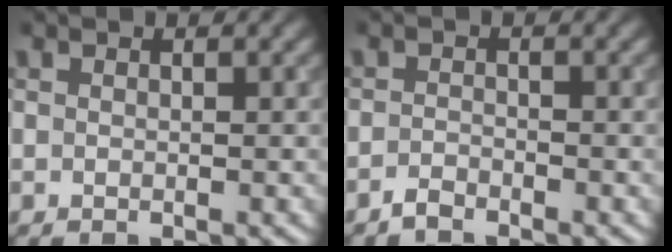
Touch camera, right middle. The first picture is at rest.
{"total": 1.2, "force": [-1.2, 0.1, 0.2], "torque": [-0.007, 0.001, -0.025]}